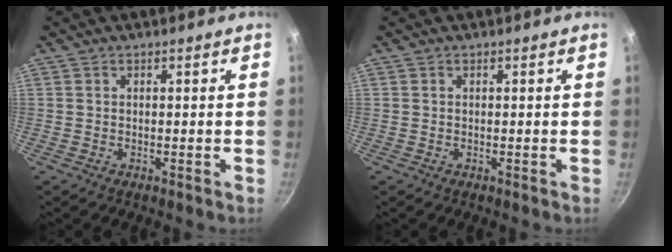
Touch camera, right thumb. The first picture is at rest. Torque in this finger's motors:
{"motor_torque": [-0.35, 0.08, -0.05, 0.43, -0.03]}